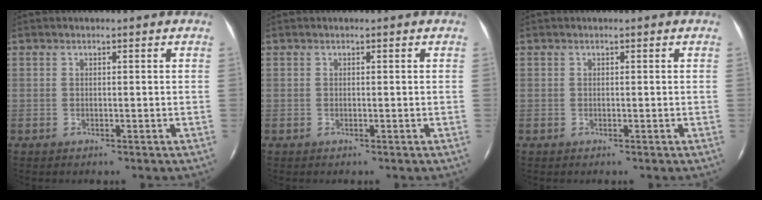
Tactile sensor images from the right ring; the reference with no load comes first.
{"total": 0.0}
{"total": 0.0}